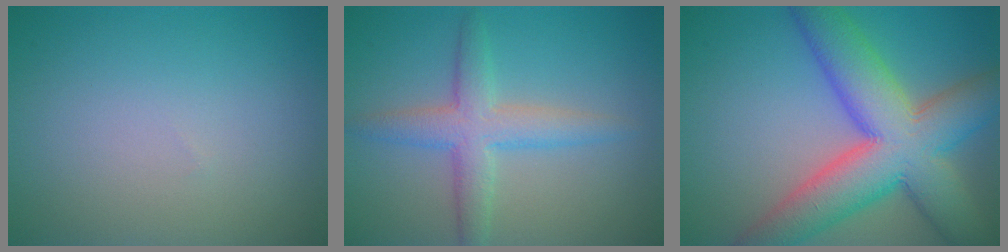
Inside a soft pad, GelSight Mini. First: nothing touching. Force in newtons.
{"total": 4.1, "press": 4.1, "slide": 0.0}
{"total": 11.4, "press": 11.4, "slide": 0.6}